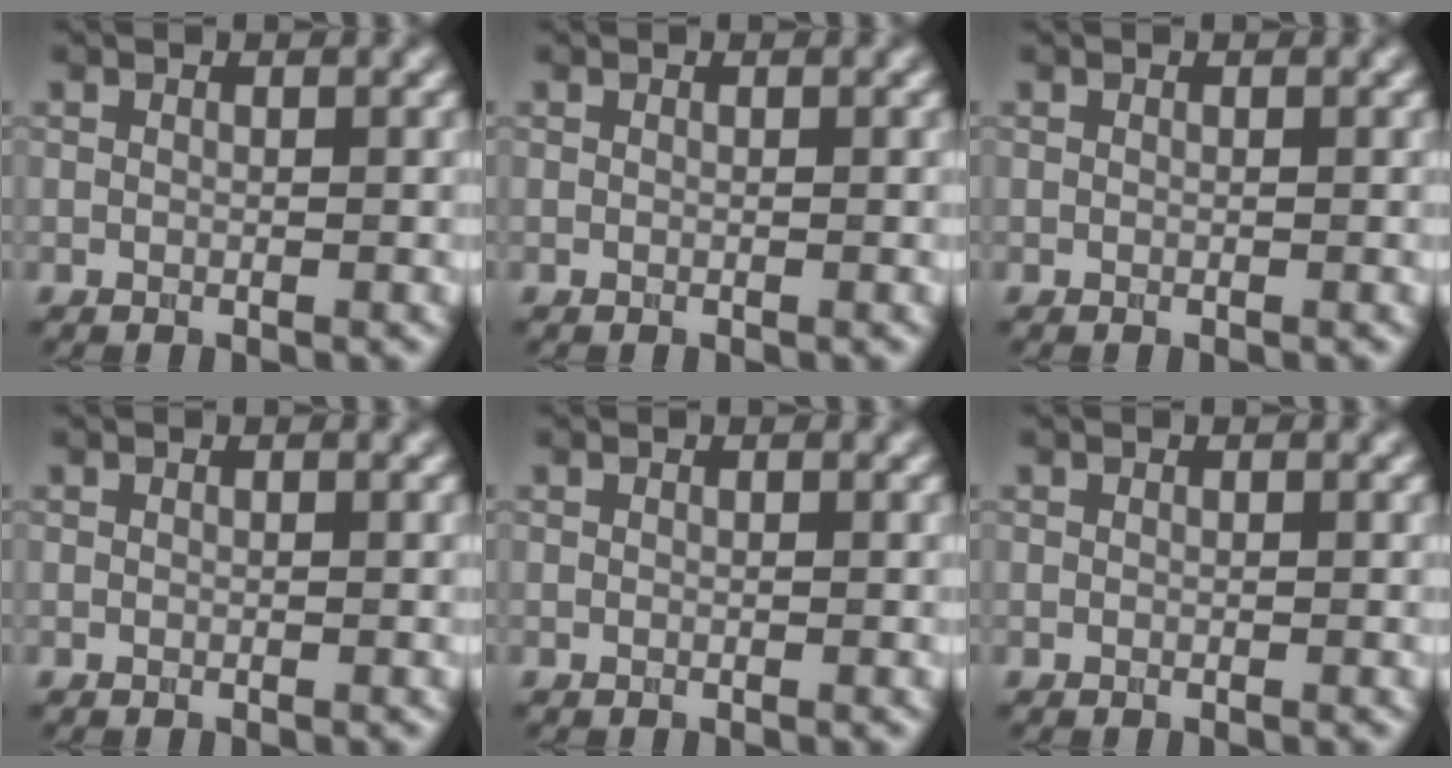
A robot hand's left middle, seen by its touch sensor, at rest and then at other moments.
{"total": 0.0}
{"total": 0.0}
{"total": 0.0}
{"total": 0.0}
{"total": 0.0}